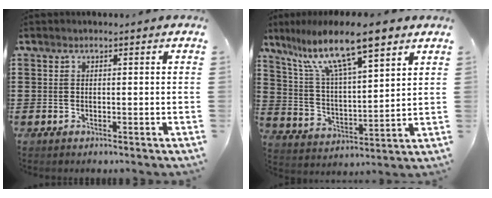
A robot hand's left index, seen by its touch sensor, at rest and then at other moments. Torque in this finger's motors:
{"motor_torque": [2.14, 0.00, 0.70, 0.21]}